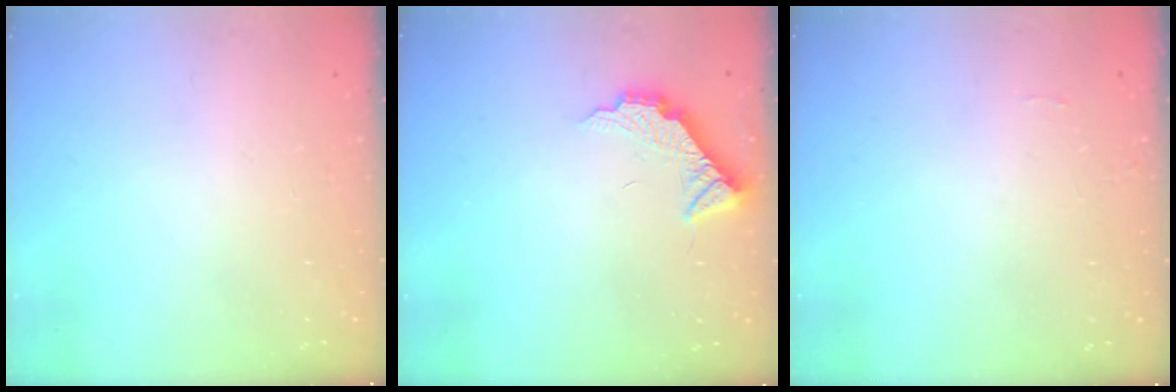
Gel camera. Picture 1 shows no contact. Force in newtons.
{"total": 10.3, "press": 10.3, "slide": 0.2}
{"total": 6.2, "press": 6.2, "slide": 0.4}